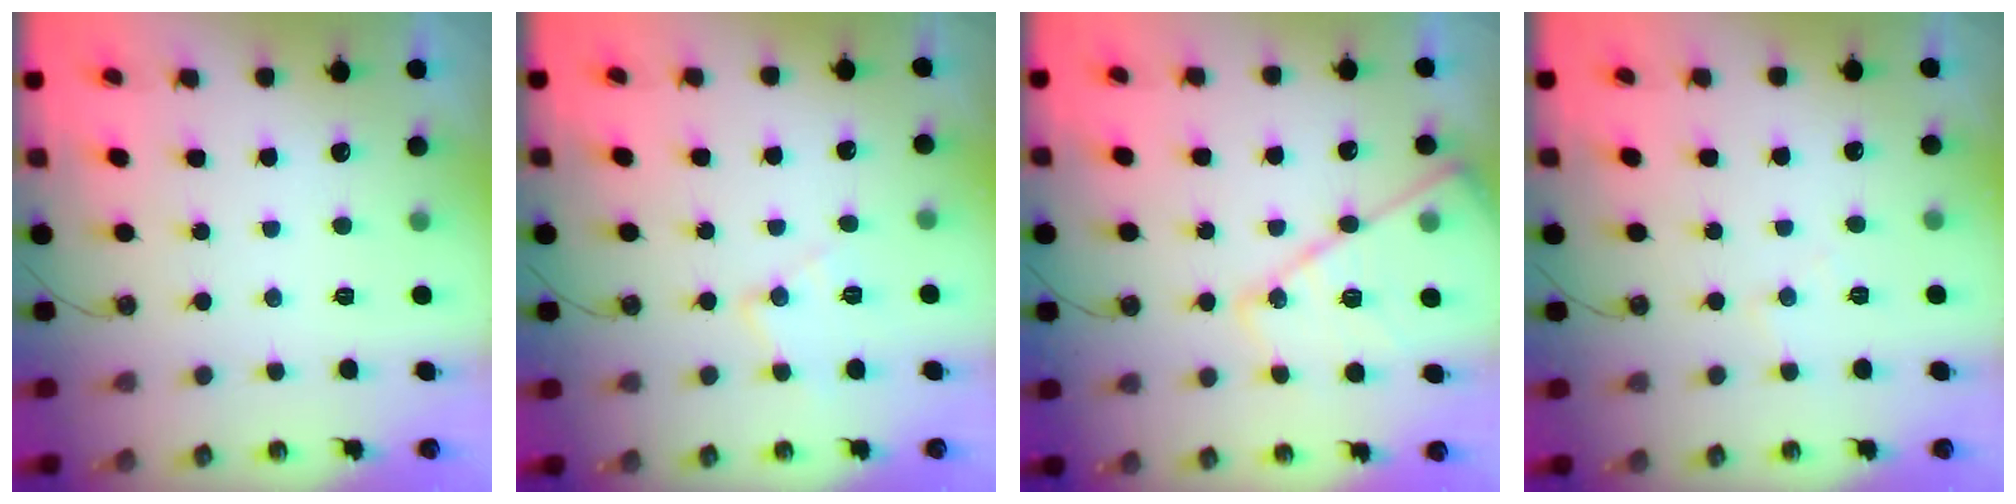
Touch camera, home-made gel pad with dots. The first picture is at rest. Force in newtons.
{"total": 8.8, "press": 8.8, "slide": 0.7}
{"total": 15.1, "press": 15.1, "slide": 1.3}
{"total": 4.7, "press": 4.6, "slide": 0.9}